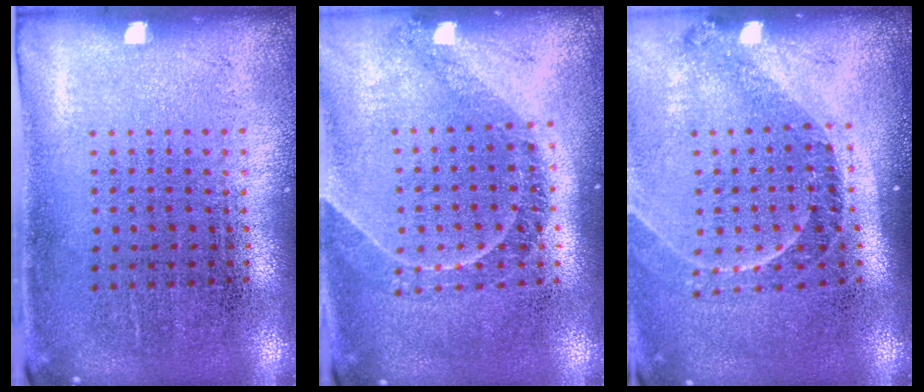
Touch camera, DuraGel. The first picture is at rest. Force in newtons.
{"total": 1.3, "press": 1.2, "slide": 0.4}
{"total": 1.4, "press": 1.3, "slide": 0.5}